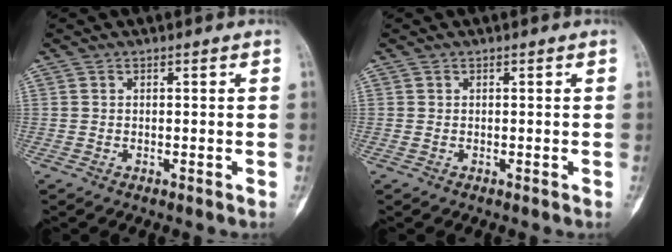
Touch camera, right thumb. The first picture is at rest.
{"total": 0.0}